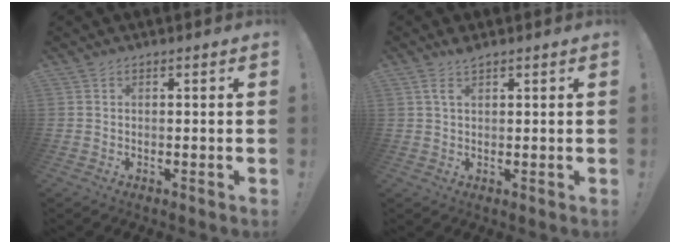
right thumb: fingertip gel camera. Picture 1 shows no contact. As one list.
[{"total": 3.0, "force": [1.8, 1.1, 2.2], "torque": [-0.040, -0.004, 0.031]}]